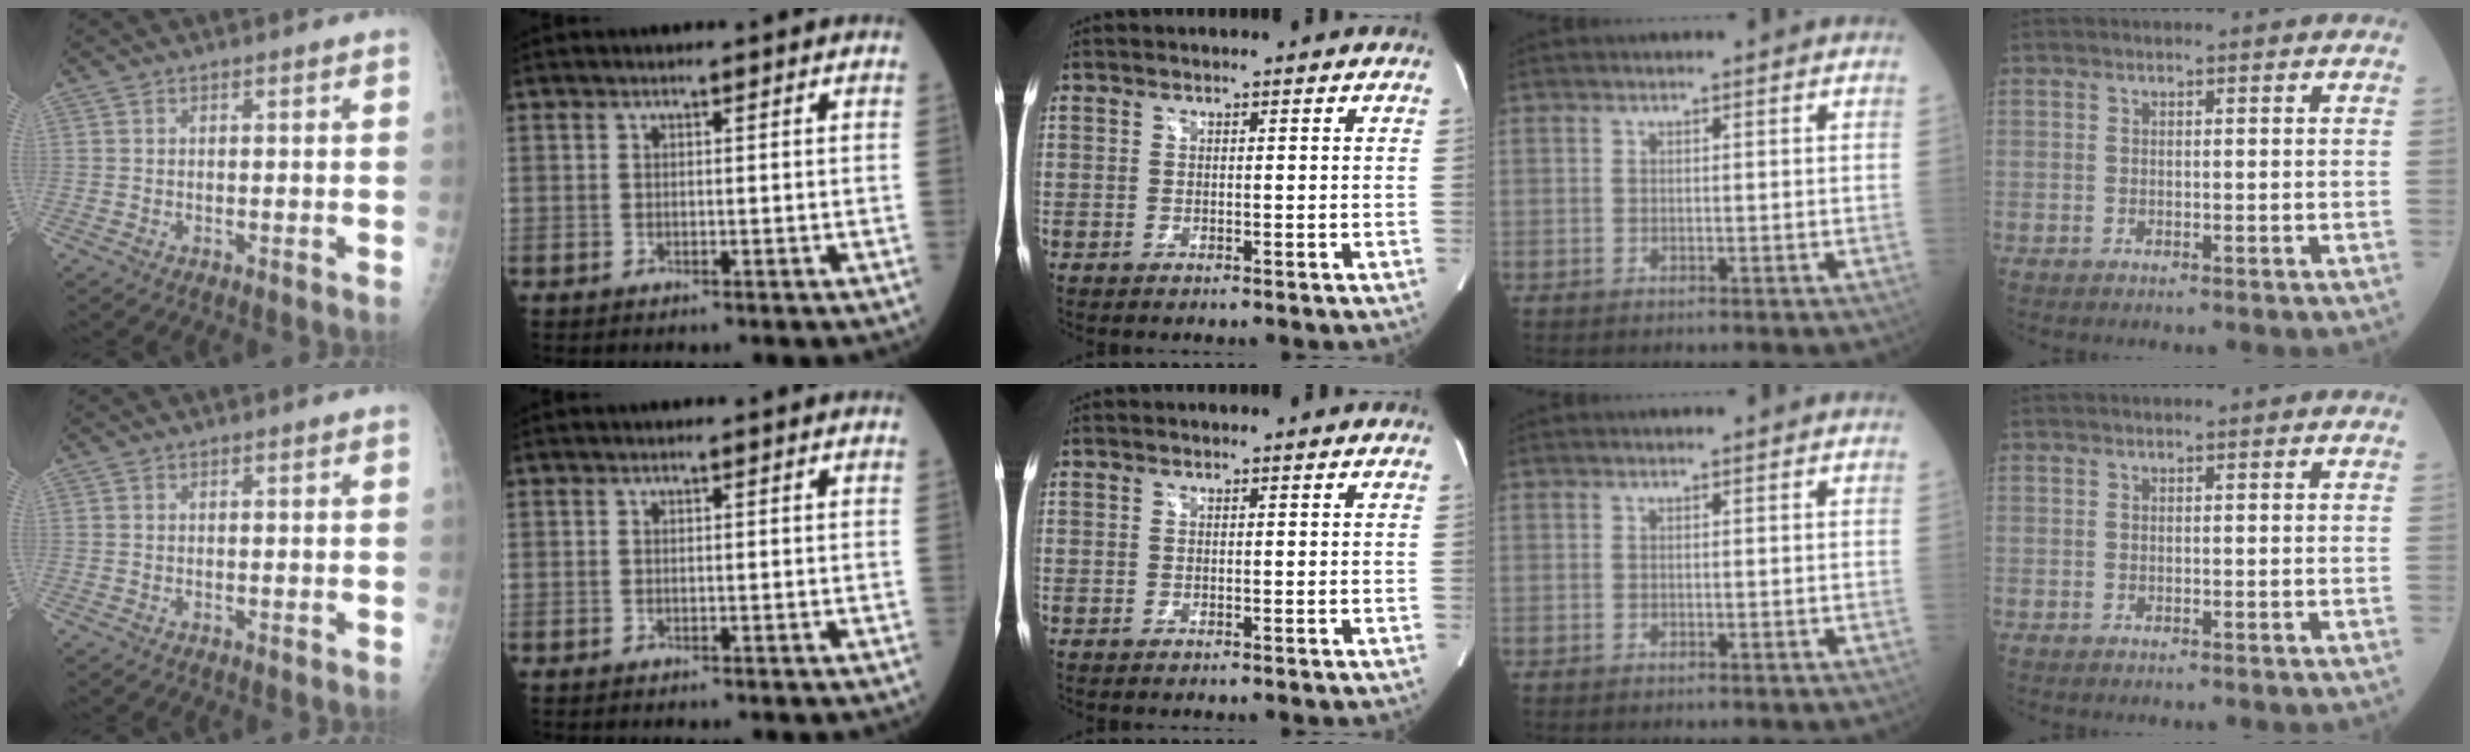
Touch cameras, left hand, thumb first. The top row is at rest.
{}